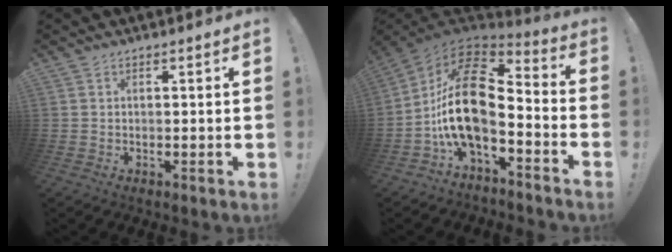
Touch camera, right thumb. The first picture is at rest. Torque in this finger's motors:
{"motor_torque": [2.85, 2.15, 0.39, -0.13, 0.30]}